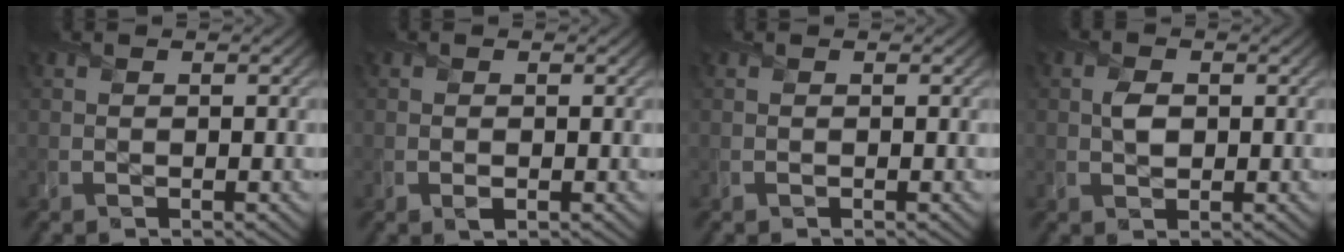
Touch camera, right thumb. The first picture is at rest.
{"total": 0.6, "force": [-0.1, 0.4, 0.4], "torque": [-0.007, -0.004, -0.002]}
{"total": 0.0}
{"total": 2.0, "force": [0.2, 1.5, 1.4], "torque": [-0.031, -0.001, 0.003]}